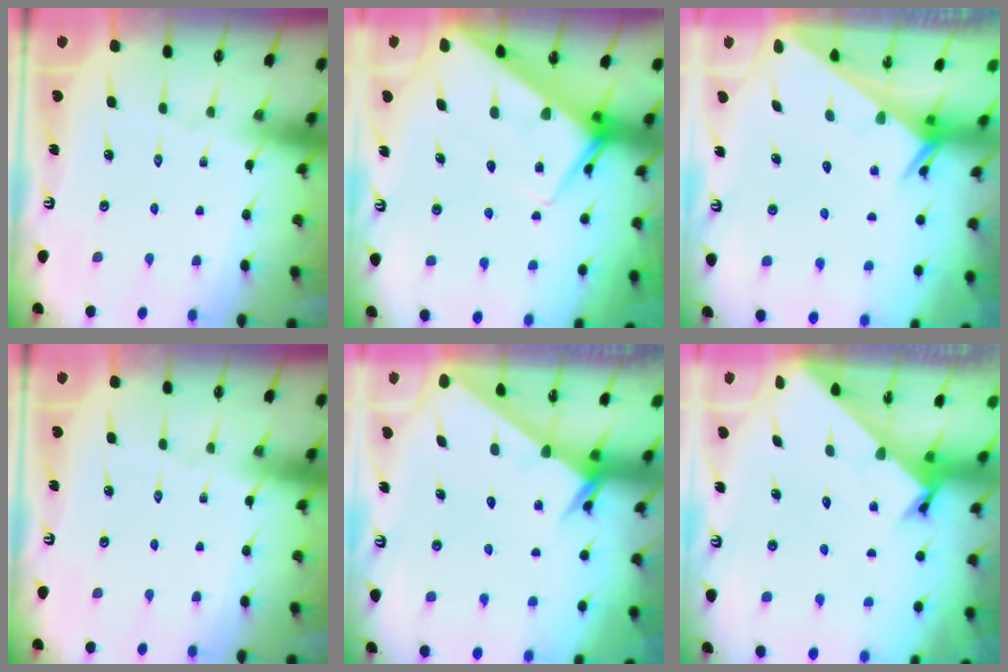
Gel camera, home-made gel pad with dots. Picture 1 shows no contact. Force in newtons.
{"total": 7.7, "press": 7.6, "slide": 0.7}
{"total": 2.5, "press": 2.5, "slide": 0.1}
{"total": 0.0}
{"total": 2.2, "press": 2.2, "slide": 0.1}
{"total": 2.5, "press": 2.5, "slide": 0.2}